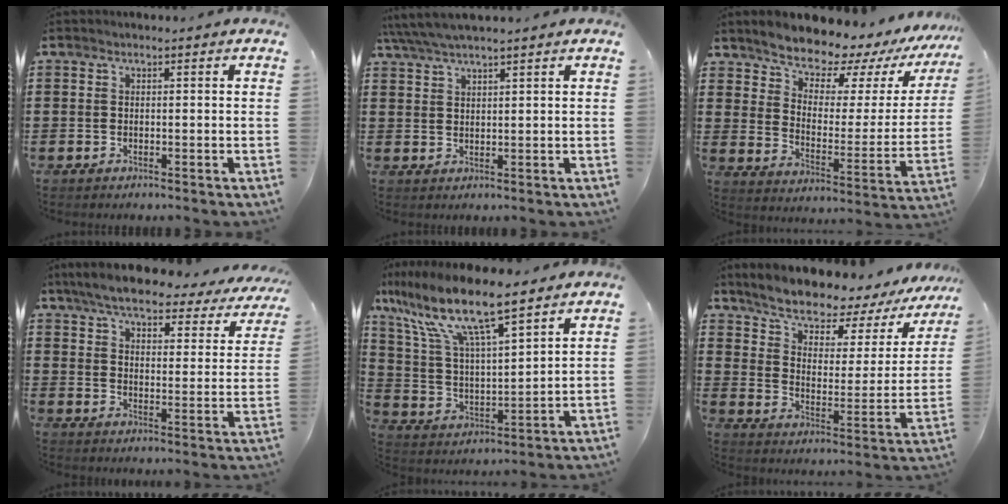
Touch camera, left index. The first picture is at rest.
{"total": 3.4, "force": [3.1, 0.0, 1.5], "torque": [-0.038, -0.002, 0.057]}
{"total": 8.5, "force": [8.1, 2.0, 1.6], "torque": [-0.063, -0.072, 0.140]}
{"total": 6.6, "force": [6.0, 1.0, 2.6], "torque": [-0.080, -0.032, 0.102]}
{"total": 11.1, "force": [8.7, 1.6, 6.8], "torque": [-0.172, -0.047, 0.144]}
{"total": 6.5, "force": [5.9, 1.5, 2.2], "torque": [-0.069, -0.052, 0.095]}